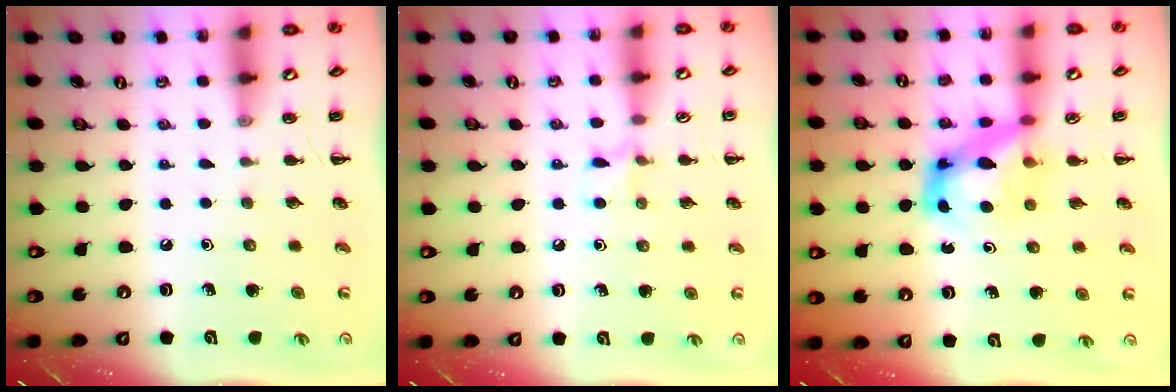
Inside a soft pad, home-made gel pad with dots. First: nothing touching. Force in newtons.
{"total": 6.1, "press": 5.8, "slide": 1.9}
{"total": 7.1, "press": 7.0, "slide": 1.2}